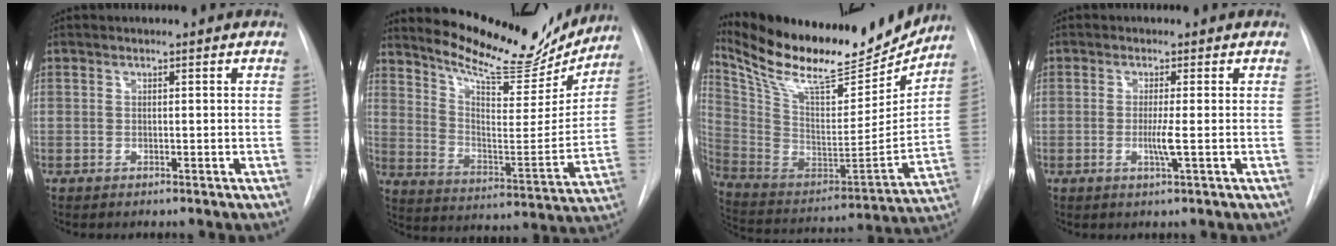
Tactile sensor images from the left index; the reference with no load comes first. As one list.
[{"total": 18.7, "force": [17.2, 4.0, 6.1], "torque": [-0.097, -0.050, 0.248]}, {"total": 25.3, "force": [22.0, 5.9, 11.1], "torque": [-0.208, -0.037, 0.347]}, {"total": 2.6, "force": [-1.1, -0.5, 2.3], "torque": [-0.047, -0.012, -0.020]}]